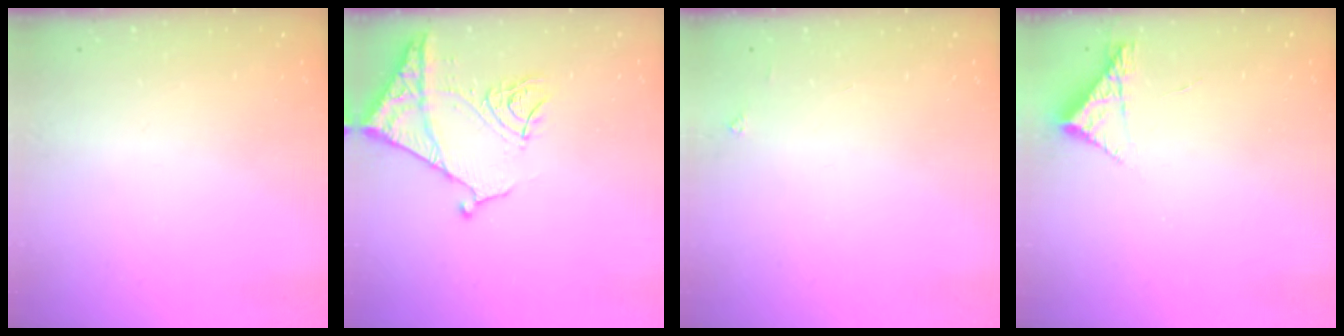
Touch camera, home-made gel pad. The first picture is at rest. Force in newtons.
{"total": 11.9, "press": 11.8, "slide": 1.4}
{"total": 3.8, "press": 3.8, "slide": 0.4}
{"total": 4.3, "press": 4.3, "slide": 0.3}